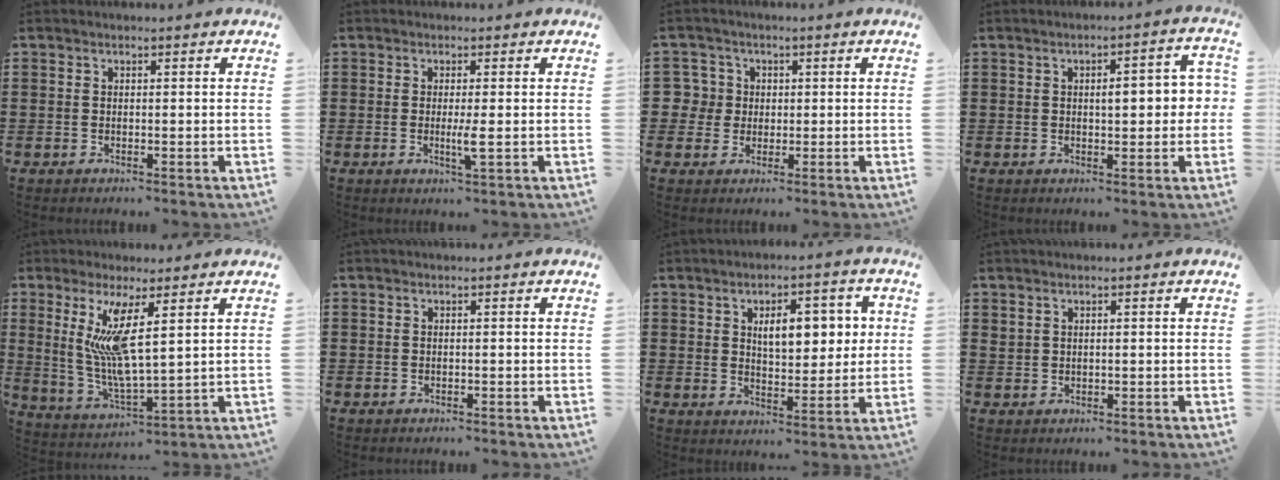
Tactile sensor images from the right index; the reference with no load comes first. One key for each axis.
{"total": 2.6, "fx": -0.4, "fy": 0.0, "fz": 2.6, "tx": -0.046, "ty": -0.009, "tz": -0.007}
{"total": 4.3, "fx": 0.5, "fy": 4.2, "fz": 0.5, "tx": -0.031, "ty": 0.012, "tz": 0.008}
{"total": 5.3, "fx": 0.4, "fy": 1.9, "fz": 5.0, "tx": -0.068, "ty": -0.002, "tz": -0.002}
{"total": 8.1, "fx": 3.1, "fy": 1.2, "fz": 7.4, "tx": -0.160, "ty": -0.010, "tz": 0.054}
{"total": 0.0}
{"total": 7.3, "fx": 1.9, "fy": 3.8, "fz": 5.9, "tx": -0.094, "ty": -0.001, "tz": 0.023}
{"total": 0.8, "fx": 0.6, "fy": 0.4, "fz": 0.4, "tx": -0.009, "ty": 0.003, "tz": 0.011}